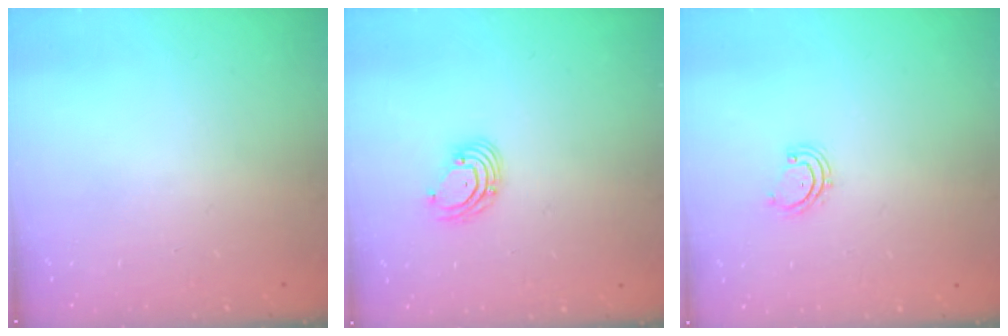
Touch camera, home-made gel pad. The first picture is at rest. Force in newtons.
{"total": 3.9, "press": 3.9, "slide": 0.6}
{"total": 2.6, "press": 2.6, "slide": 0.3}